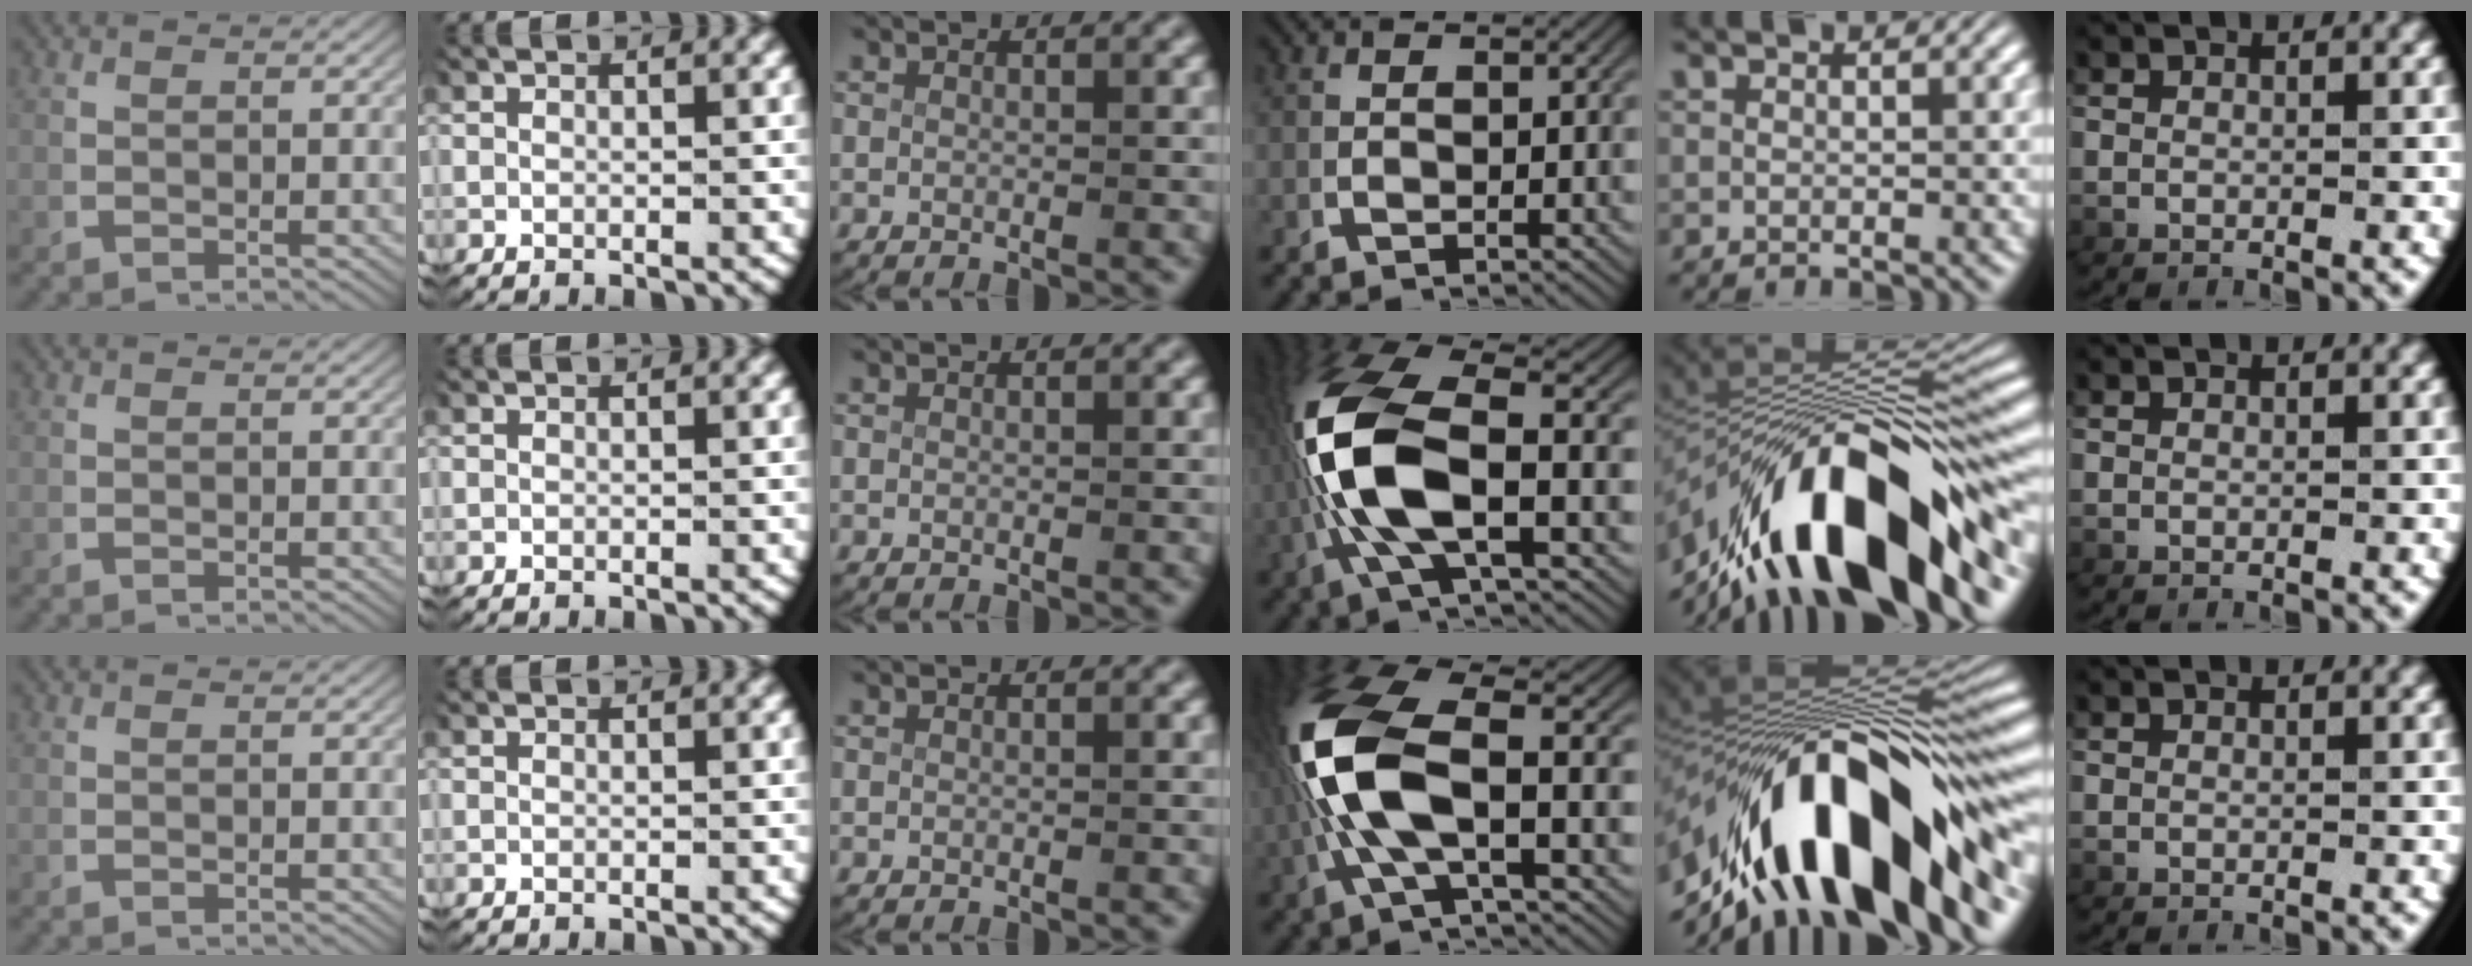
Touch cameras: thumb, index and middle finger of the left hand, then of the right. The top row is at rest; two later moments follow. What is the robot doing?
{"motion": "lift_and_place", "object": "scissors"}